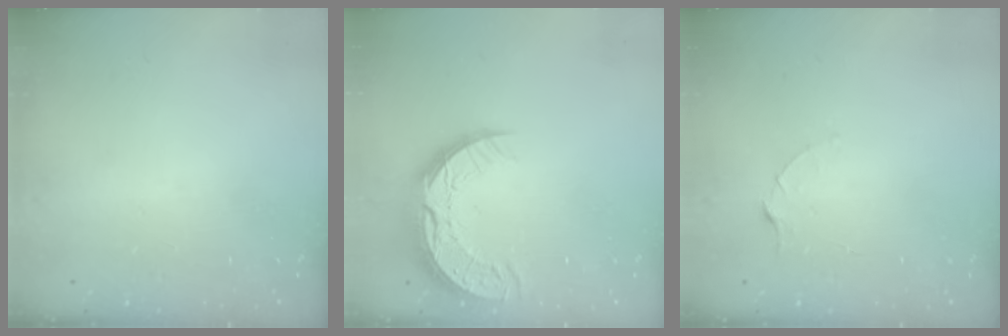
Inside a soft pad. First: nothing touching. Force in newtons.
{"total": 15.1, "press": 15.1, "slide": 1.1}
{"total": 2.5, "press": 2.5, "slide": 0.3}